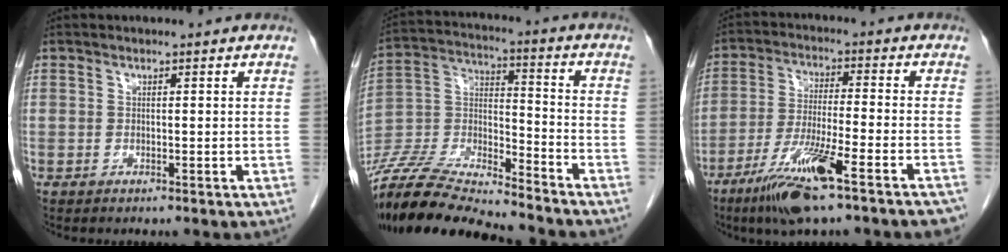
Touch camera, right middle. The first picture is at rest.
{"total": 17.5, "force": [-16.3, 1.3, 6.3], "torque": [-0.127, 0.005, -0.300]}
{"total": 14.5, "force": [-9.2, 0.8, 11.2], "torque": [-0.182, -0.032, -0.160]}